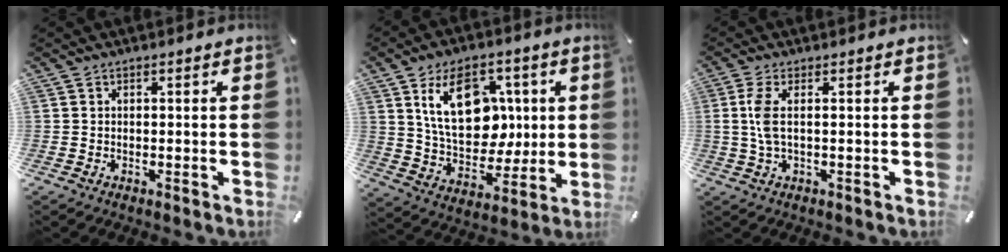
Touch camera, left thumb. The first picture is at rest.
{"total": 18.1, "force": [4.9, 12.9, 11.8], "torque": [-0.200, 0.000, 0.089]}
{"total": 5.2, "force": [0.4, 1.3, 5.0], "torque": [-0.109, -0.006, 0.003]}